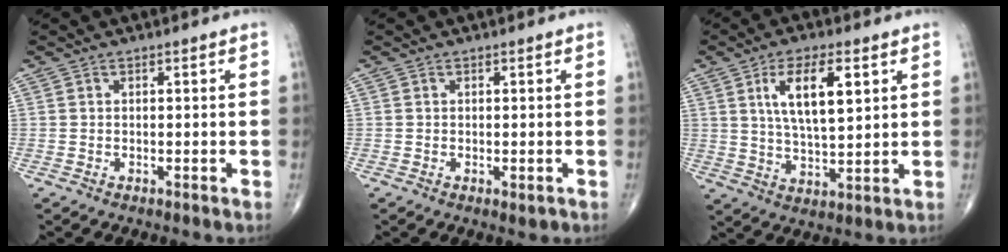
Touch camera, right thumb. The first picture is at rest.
{"total": 1.1, "force": [-0.3, 0.5, 0.9], "torque": [-0.010, -0.004, -0.002]}
{"total": 11.1, "force": [4.0, 4.2, 9.5], "torque": [-0.159, -0.016, 0.076]}